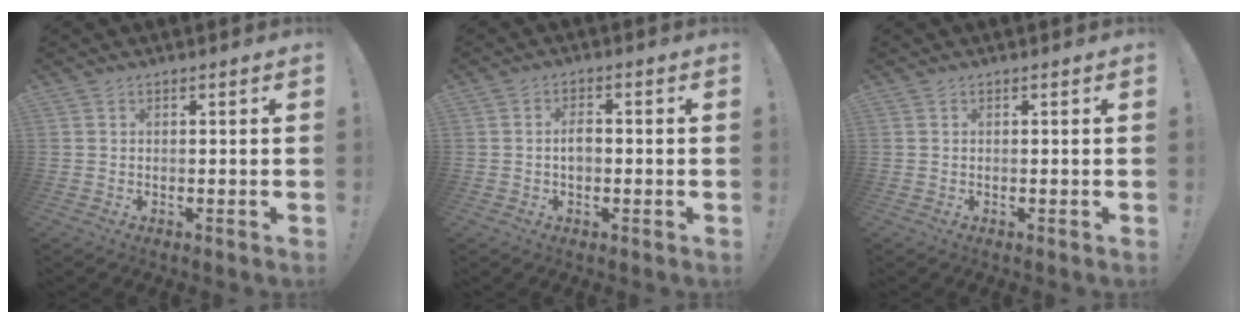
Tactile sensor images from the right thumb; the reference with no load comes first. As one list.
[{"total": 3.4, "force": [-0.4, 2.2, 2.6], "torque": [-0.046, 0.009, -0.009]}, {"total": 0.0}]